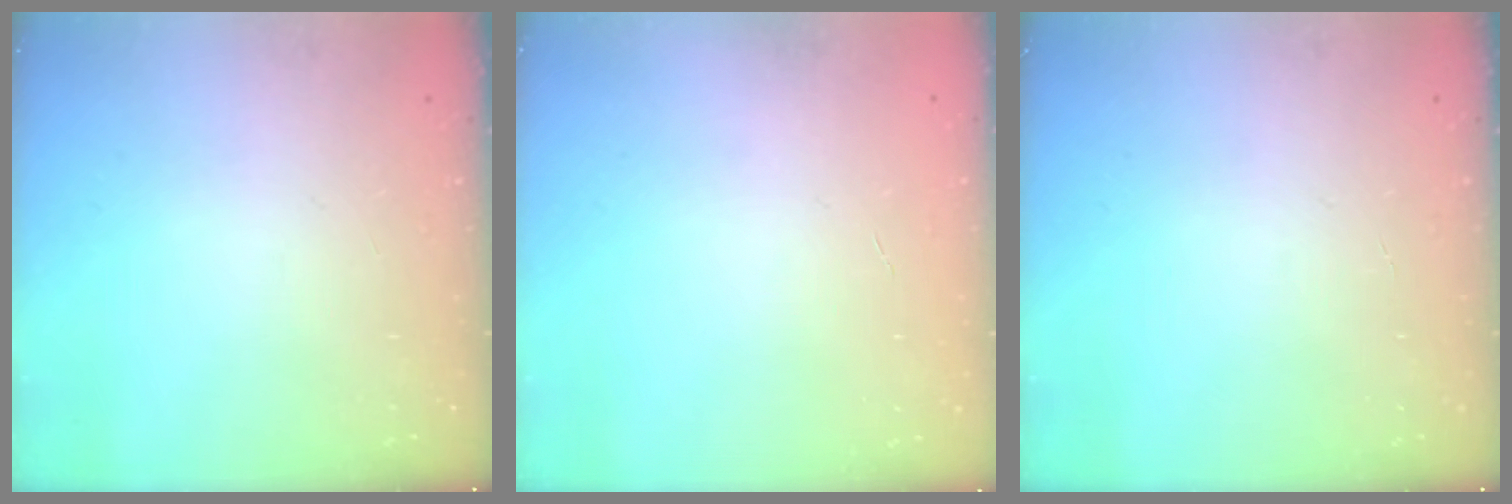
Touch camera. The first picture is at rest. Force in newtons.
{"total": 0.0}
{"total": 0.0}